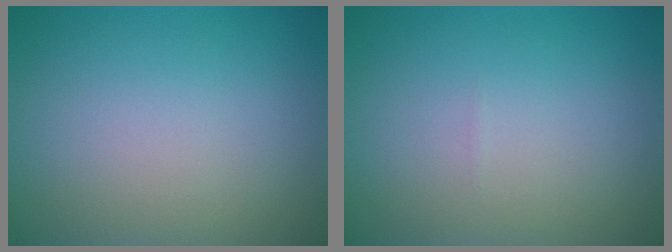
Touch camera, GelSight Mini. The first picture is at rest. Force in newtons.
{"total": 0.0}